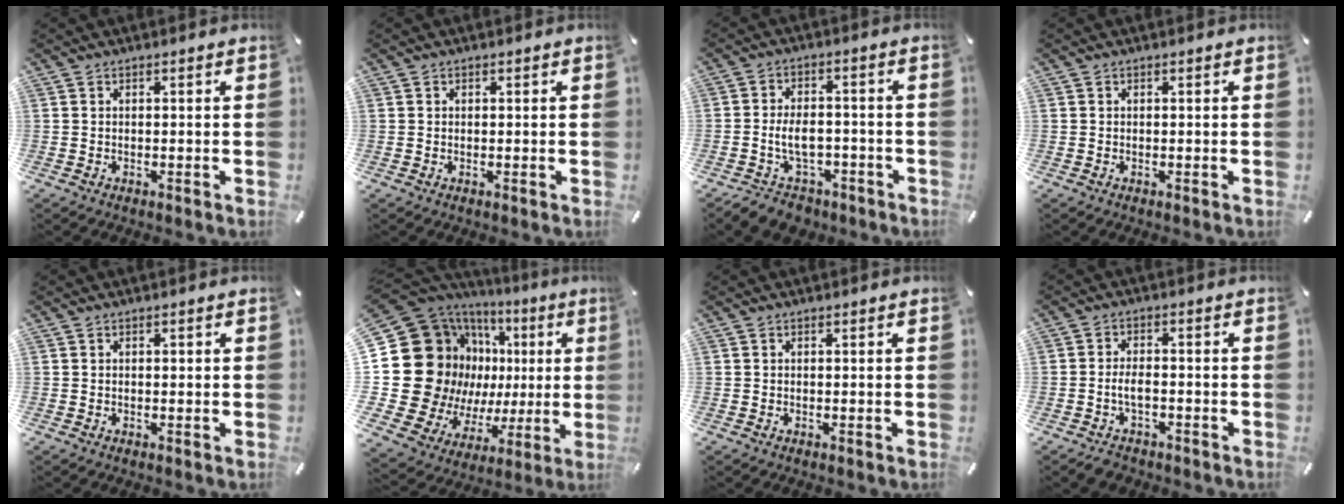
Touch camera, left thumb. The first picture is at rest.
{"total": 0.5, "force": [0.1, 0.5, 0.1], "torque": [0.001, 0.004, 0.002]}
{"total": 8.7, "force": [-3.3, 6.1, 5.2], "torque": [-0.103, 0.026, -0.055]}
{"total": 0.0}
{"total": 0.6, "force": [0.1, 0.5, 0.4], "torque": [-0.007, 0.000, 0.001]}
{"total": 29.3, "force": [3.9, 21.6, 19.4], "torque": [-0.338, -0.076, 0.123]}
{"total": 0.0}
{"total": 4.2, "force": [-1.8, 2.5, 2.8], "torque": [-0.055, 0.011, -0.034]}